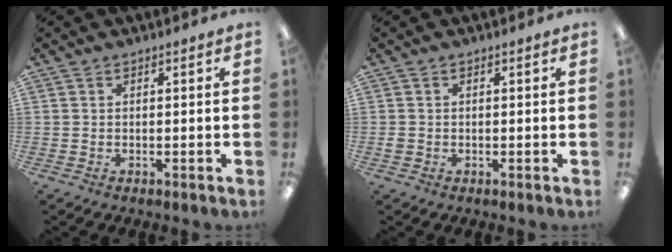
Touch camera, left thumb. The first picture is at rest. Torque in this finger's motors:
{"motor_torque": [-0.12, 0.19, 0.18, 0.06, -0.01]}